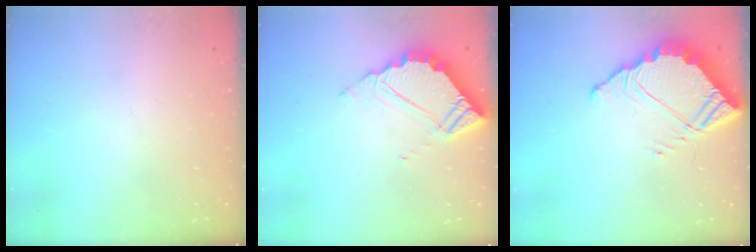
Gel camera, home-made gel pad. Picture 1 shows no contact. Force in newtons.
{"total": 5.1, "press": 5.1, "slide": 0.4}
{"total": 8.9, "press": 8.9, "slide": 0.6}